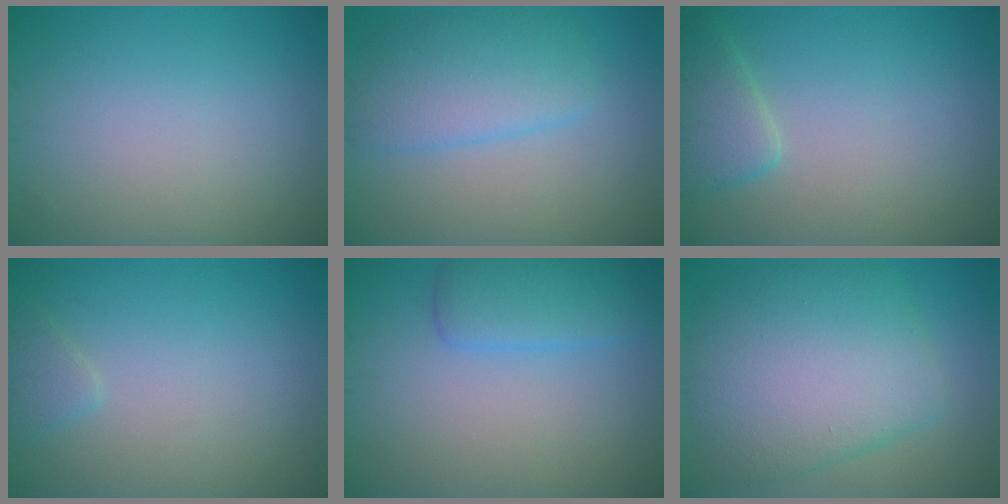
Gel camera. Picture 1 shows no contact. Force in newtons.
{"total": 4.8, "press": 4.8, "slide": 0.1}
{"total": 3.0, "press": 3.0, "slide": 0.3}
{"total": 1.1, "press": 1.1, "slide": 0.1}
{"total": 3.4, "press": 3.4, "slide": 0.3}
{"total": 9.0, "press": 9.0, "slide": 0.1}